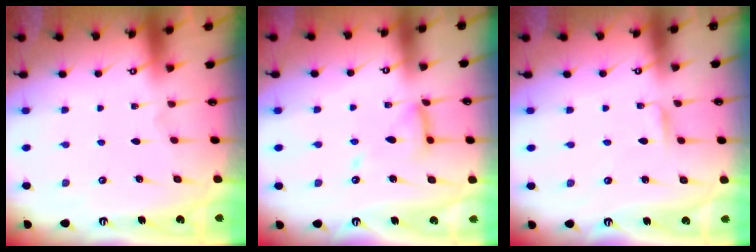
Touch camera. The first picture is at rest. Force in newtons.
{"total": 12.0, "press": 12.0, "slide": 1.1}
{"total": 2.5, "press": 2.5, "slide": 0.3}